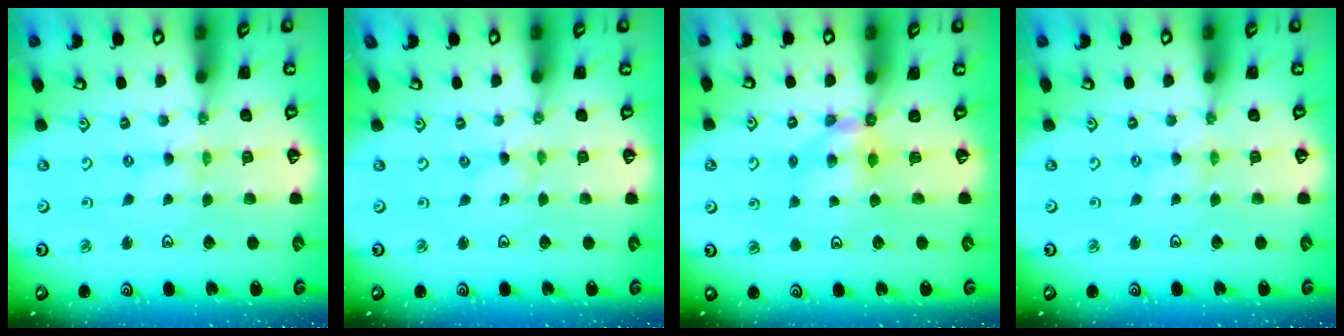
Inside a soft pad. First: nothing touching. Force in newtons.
{"total": 0.0}
{"total": 5.8, "press": 5.8, "slide": 0.3}
{"total": 0.0}